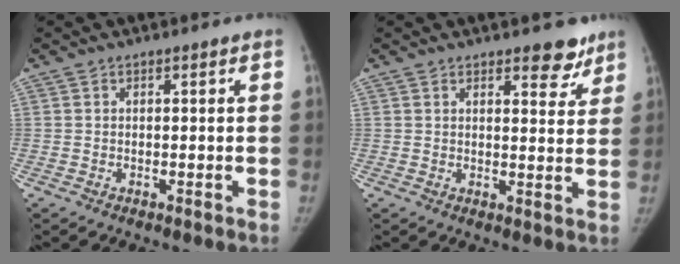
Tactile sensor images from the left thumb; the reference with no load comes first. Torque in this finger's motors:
{"motor_torque": [0.52, -0.39, 0.42, -0.31, 0.08]}